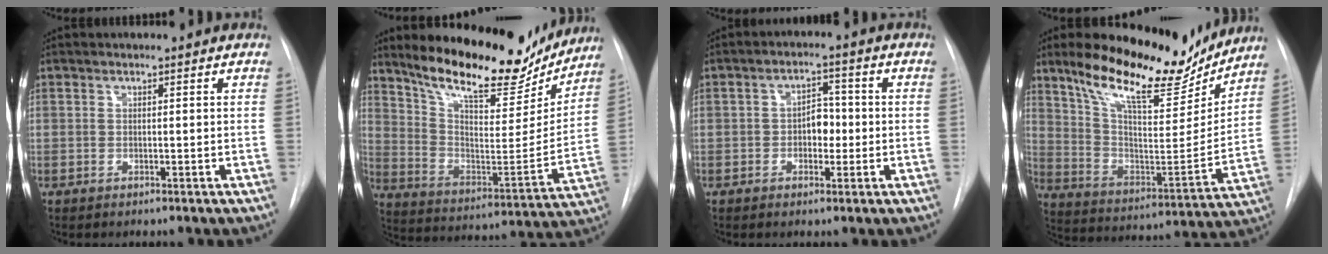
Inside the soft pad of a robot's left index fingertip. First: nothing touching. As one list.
[{"total": 20.1, "force": [17.1, 5.8, 8.8], "torque": [-0.142, -0.032, 0.263]}, {"total": 4.2, "force": [-1.3, 2.7, 3.0], "torque": [-0.040, 0.008, -0.024]}, {"total": 19.2, "force": [15.3, 5.6, 10.1], "torque": [-0.171, -0.023, 0.248]}]